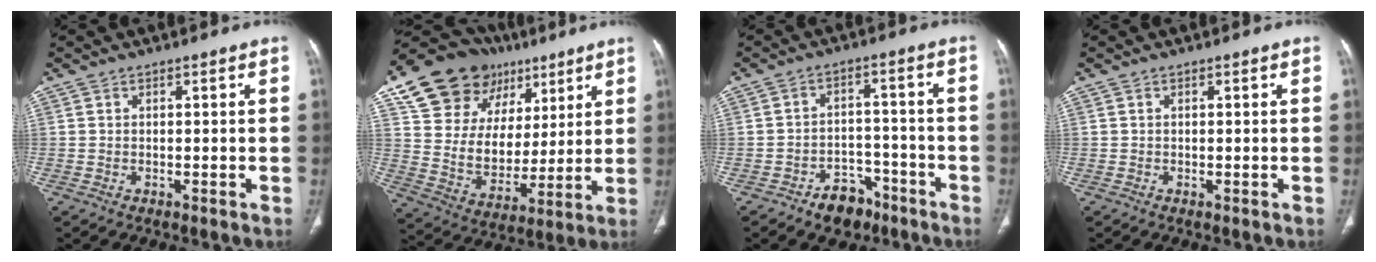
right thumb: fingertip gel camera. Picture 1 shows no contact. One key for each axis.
{"total": 23.0, "fx": 11.6, "fy": 16.6, "fz": 11.0, "tx": -0.143, "ty": 0.000, "tz": 0.208}
{"total": 7.5, "fx": -5.0, "fy": 4.8, "fz": 2.7, "tx": -0.009, "ty": 0.044, "tz": -0.074}
{"total": 0.0}